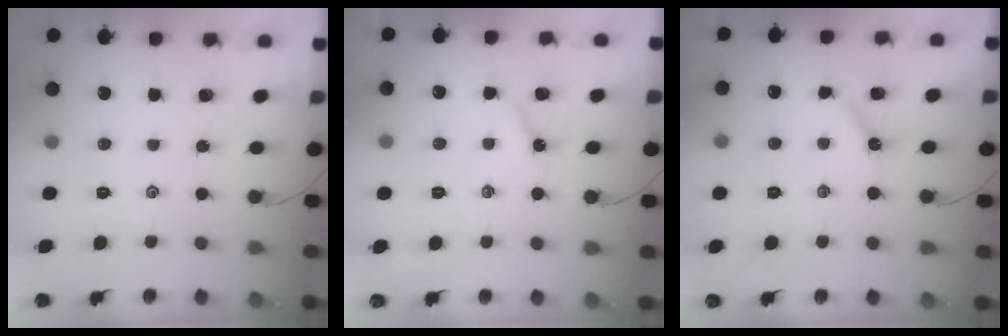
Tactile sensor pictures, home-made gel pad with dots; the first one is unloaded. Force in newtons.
{"total": 2.6, "press": 2.6, "slide": 0.3}
{"total": 4.5, "press": 4.5, "slide": 0.6}